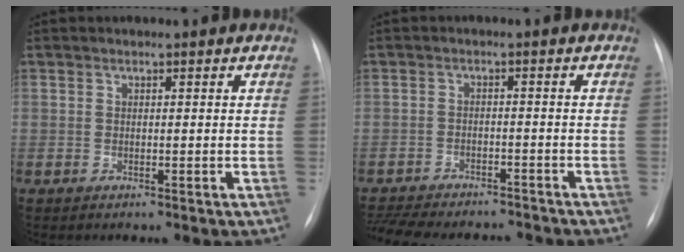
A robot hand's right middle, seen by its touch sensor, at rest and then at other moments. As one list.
[{"total": 15.2, "force": [-13.7, 3.8, 5.3], "torque": [-0.133, -0.010, -0.189]}]